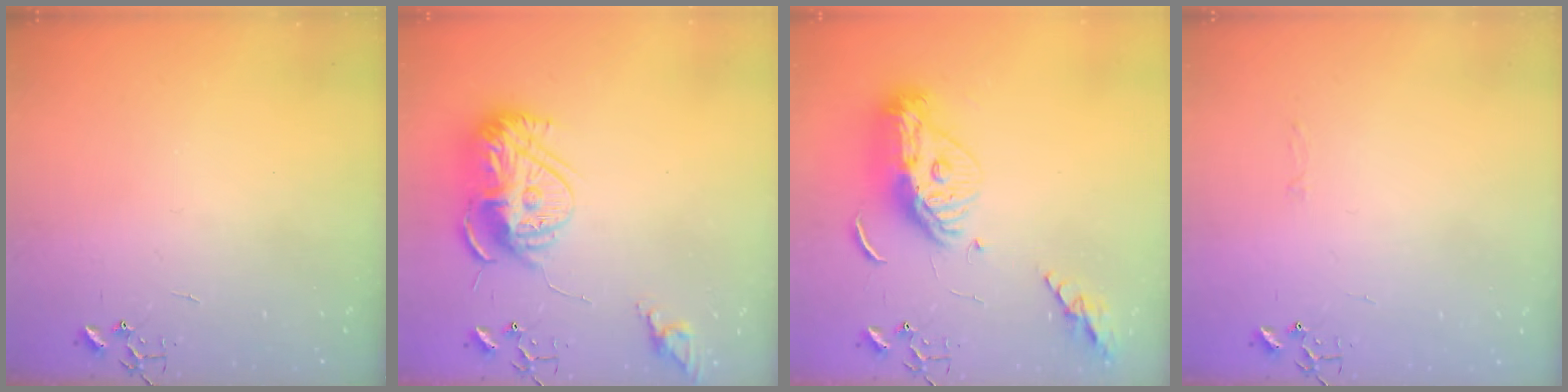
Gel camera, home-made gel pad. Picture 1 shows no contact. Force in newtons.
{"total": 15.2, "press": 15.2, "slide": 1.4}
{"total": 14.7, "press": 14.6, "slide": 1.6}
{"total": 2.8, "press": 2.8, "slide": 0.4}